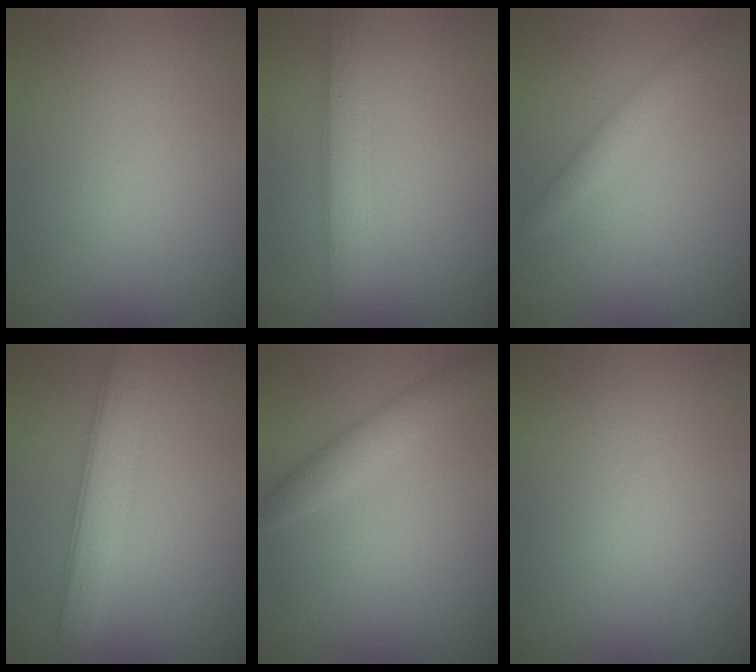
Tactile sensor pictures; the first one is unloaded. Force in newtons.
{"total": 2.8, "press": 2.8, "slide": 0.0}
{"total": 1.7, "press": 1.7, "slide": 0.1}
{"total": 4.3, "press": 4.3, "slide": 0.1}
{"total": 2.3, "press": 2.3, "slide": 0.1}
{"total": 0.0}